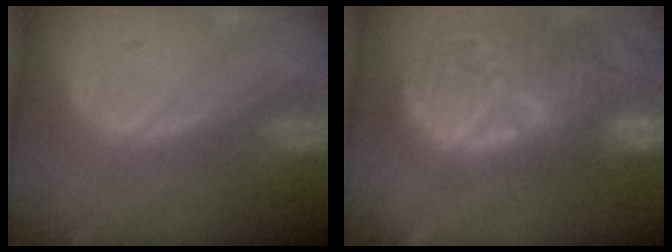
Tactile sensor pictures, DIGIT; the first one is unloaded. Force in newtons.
{"total": 14.7, "press": 13.0, "slide": 6.8}